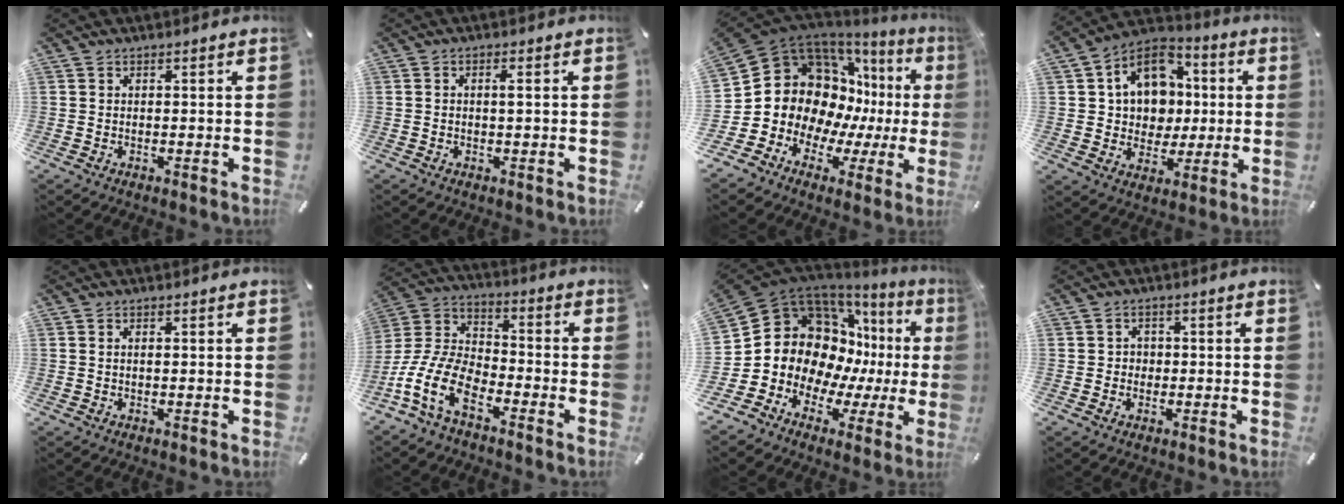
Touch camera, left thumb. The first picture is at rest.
{"total": 1.4, "force": [0.0, 0.4, 1.3], "torque": [-0.027, 0.003, 0.000]}
{"total": 17.3, "force": [2.7, 14.7, 8.8], "torque": [-0.159, -0.060, 0.074]}
{"total": 13.3, "force": [2.4, 11.9, 5.4], "torque": [-0.097, -0.008, 0.052]}
{"total": 0.6, "force": [0.0, 0.2, 0.6], "torque": [-0.011, 0.002, -0.001]}
{"total": 13.2, "force": [-8.7, 6.4, 7.6], "torque": [-0.177, 0.024, -0.170]}
{"total": 16.6, "force": [2.4, 14.2, 8.3], "torque": [-0.156, -0.053, 0.066]}
{"total": 2.5, "force": [-0.7, 2.4, 0.4], "torque": [-0.009, 0.008, -0.016]}